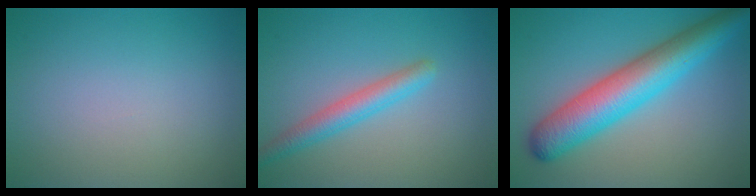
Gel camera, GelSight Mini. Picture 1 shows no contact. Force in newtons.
{"total": 3.0, "press": 3.0, "slide": 0.0}
{"total": 8.2, "press": 8.2, "slide": 0.2}